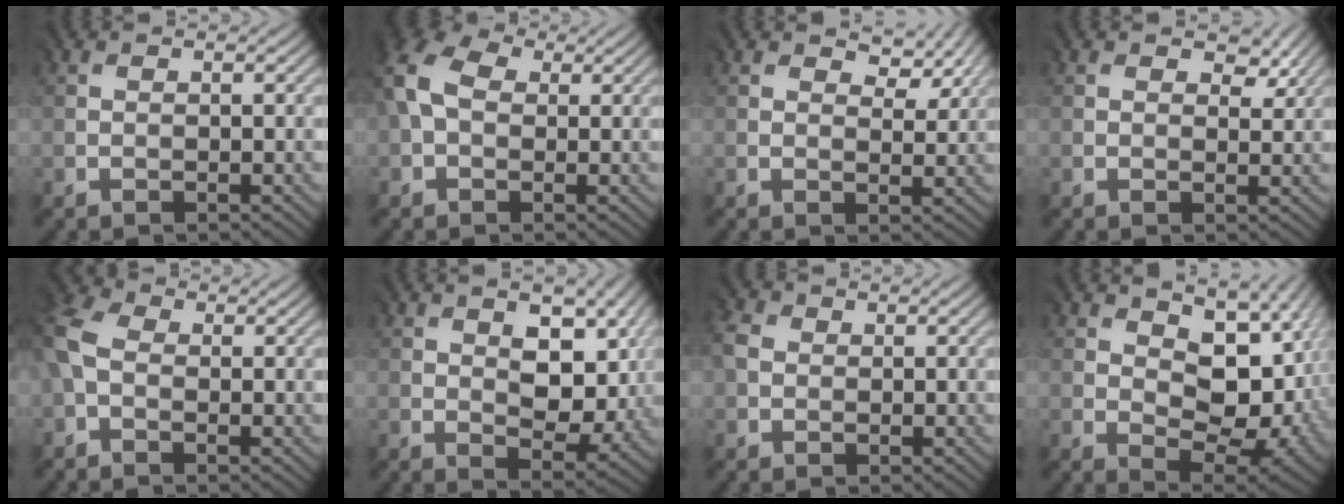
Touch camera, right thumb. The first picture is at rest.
{"total": 8.7, "force": [1.4, 6.2, 5.9], "torque": [-0.163, 0.006, 0.024]}
{"total": 4.5, "force": [2.6, 2.4, 2.9], "torque": [-0.045, -0.008, 0.043]}
{"total": 3.6, "force": [1.8, 2.1, 2.3], "torque": [-0.032, -0.008, 0.030]}
{"total": 6.4, "force": [-0.4, 4.5, 4.5], "torque": [-0.142, 0.001, -0.015]}
{"total": 8.0, "force": [1.7, 4.6, 6.3], "torque": [-0.102, -0.014, 0.032]}
{"total": 2.6, "force": [-0.4, 2.3, 1.0], "torque": [-0.032, -0.003, -0.013]}
{"total": 12.7, "force": [2.3, 7.9, 9.7], "torque": [-0.144, -0.018, 0.057]}